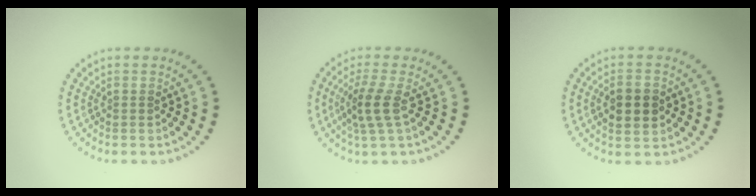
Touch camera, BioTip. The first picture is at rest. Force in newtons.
{"total": 2.8, "press": 2.4, "slide": 1.4}
{"total": 3.1, "press": 3.1, "slide": 0.2}